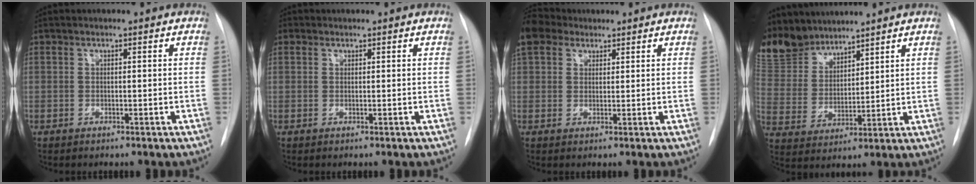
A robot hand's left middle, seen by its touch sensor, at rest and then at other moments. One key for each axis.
{"total": 0.6, "fx": 0.2, "fy": 0.2, "fz": -0.5, "tx": 0.019, "ty": 0.000, "tz": -0.001}
{"total": 4.7, "fx": 3.9, "fy": 2.5, "fz": 0.7, "tx": -0.021, "ty": 0.022, "tz": 0.078}
{"total": 10.2, "fx": 9.5, "fy": 3.4, "fz": 1.6, "tx": -0.038, "ty": 0.004, "tz": 0.202}